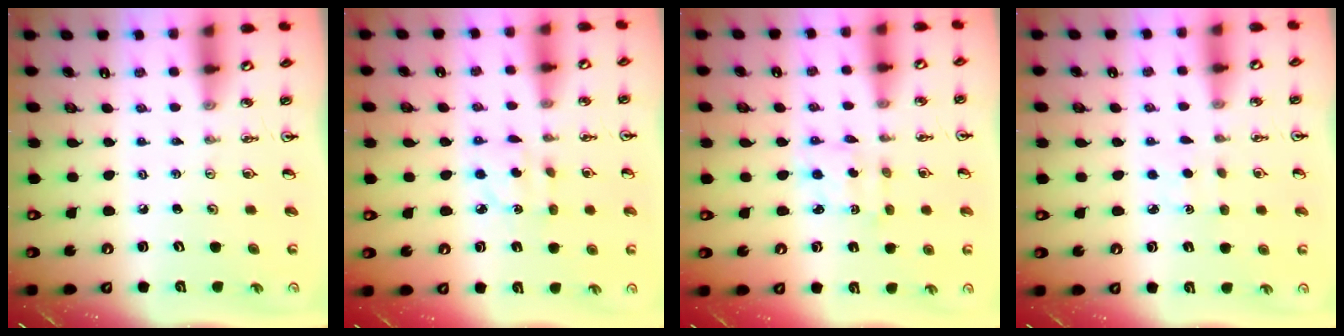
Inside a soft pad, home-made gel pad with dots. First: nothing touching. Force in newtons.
{"total": 2.9, "press": 2.9, "slide": 0.0}
{"total": 2.2, "press": 2.0, "slide": 0.8}
{"total": 1.5, "press": 1.5, "slide": 0.2}